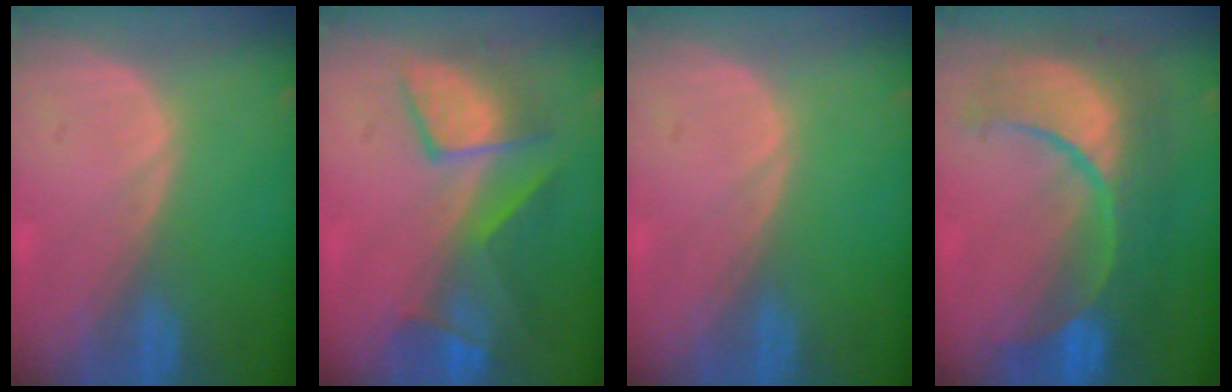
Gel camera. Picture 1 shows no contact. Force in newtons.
{"total": 7.9, "press": 7.8, "slide": 1.4}
{"total": 0.0}
{"total": 11.9, "press": 11.8, "slide": 1.4}